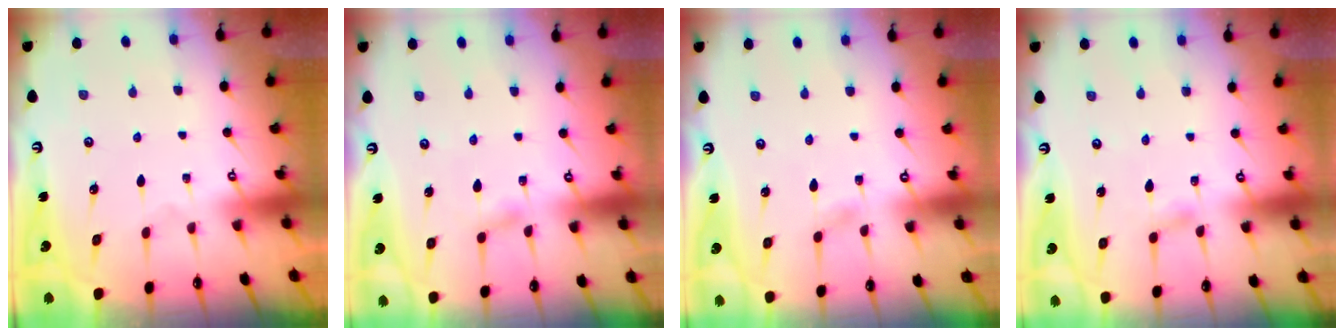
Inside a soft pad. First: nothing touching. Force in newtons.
{"total": 3.4, "press": 3.4, "slide": 0.4}
{"total": 1.1, "press": 1.1, "slide": 0.1}
{"total": 2.8, "press": 2.8, "slide": 0.3}